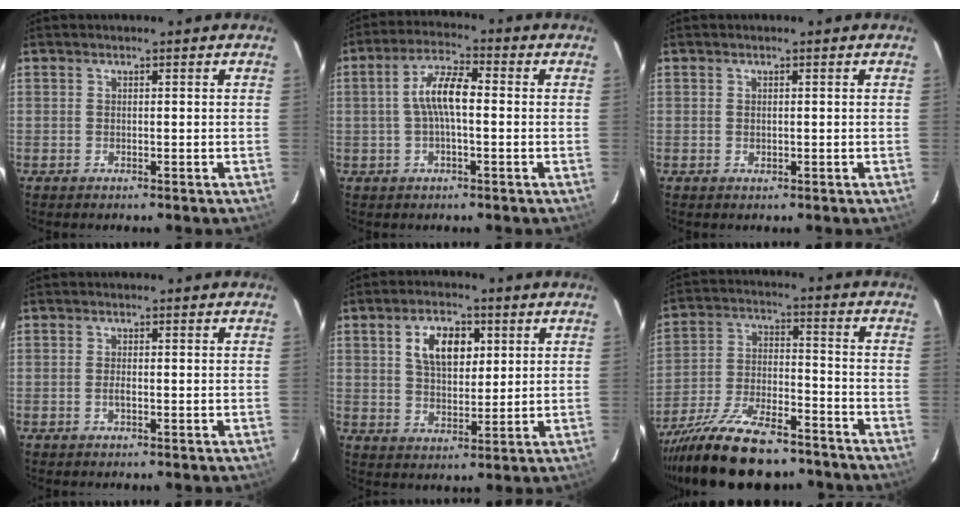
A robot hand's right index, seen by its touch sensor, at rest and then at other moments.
{"total": 7.2, "force": [-0.1, 2.2, 6.9], "torque": [-0.137, 0.018, -0.004]}
{"total": 0.7, "force": [0.1, 0.5, 0.4], "torque": [-0.006, 0.001, 0.003]}
{"total": 1.1, "force": [-0.4, 0.4, 0.9], "torque": [-0.019, -0.002, -0.008]}
{"total": 8.7, "force": [3.0, 4.8, 6.5], "torque": [-0.115, 0.018, 0.057]}
{"total": 19.9, "force": [-15.4, 7.1, 10.4], "torque": [-0.204, -0.023, -0.243]}